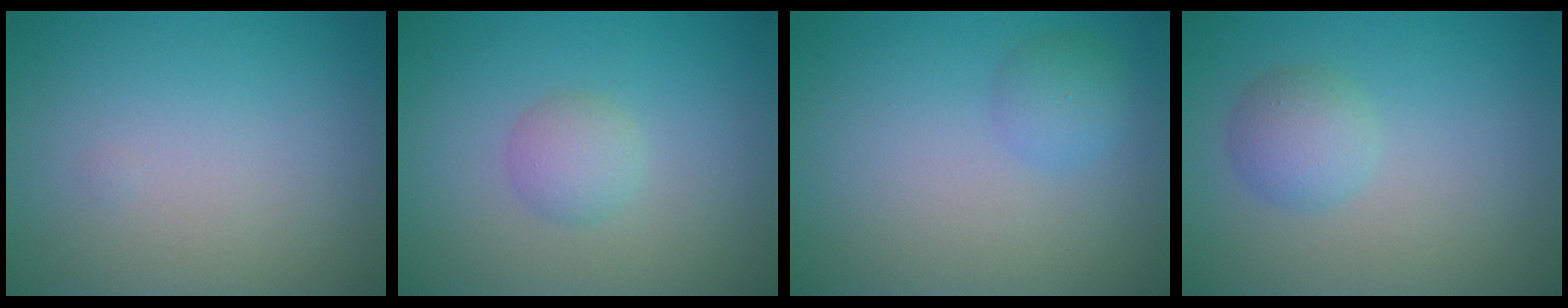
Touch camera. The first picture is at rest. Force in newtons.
{"total": 1.9, "press": 1.9, "slide": 0.1}
{"total": 1.9, "press": 1.9, "slide": 0.1}
{"total": 2.5, "press": 2.5, "slide": 0.1}